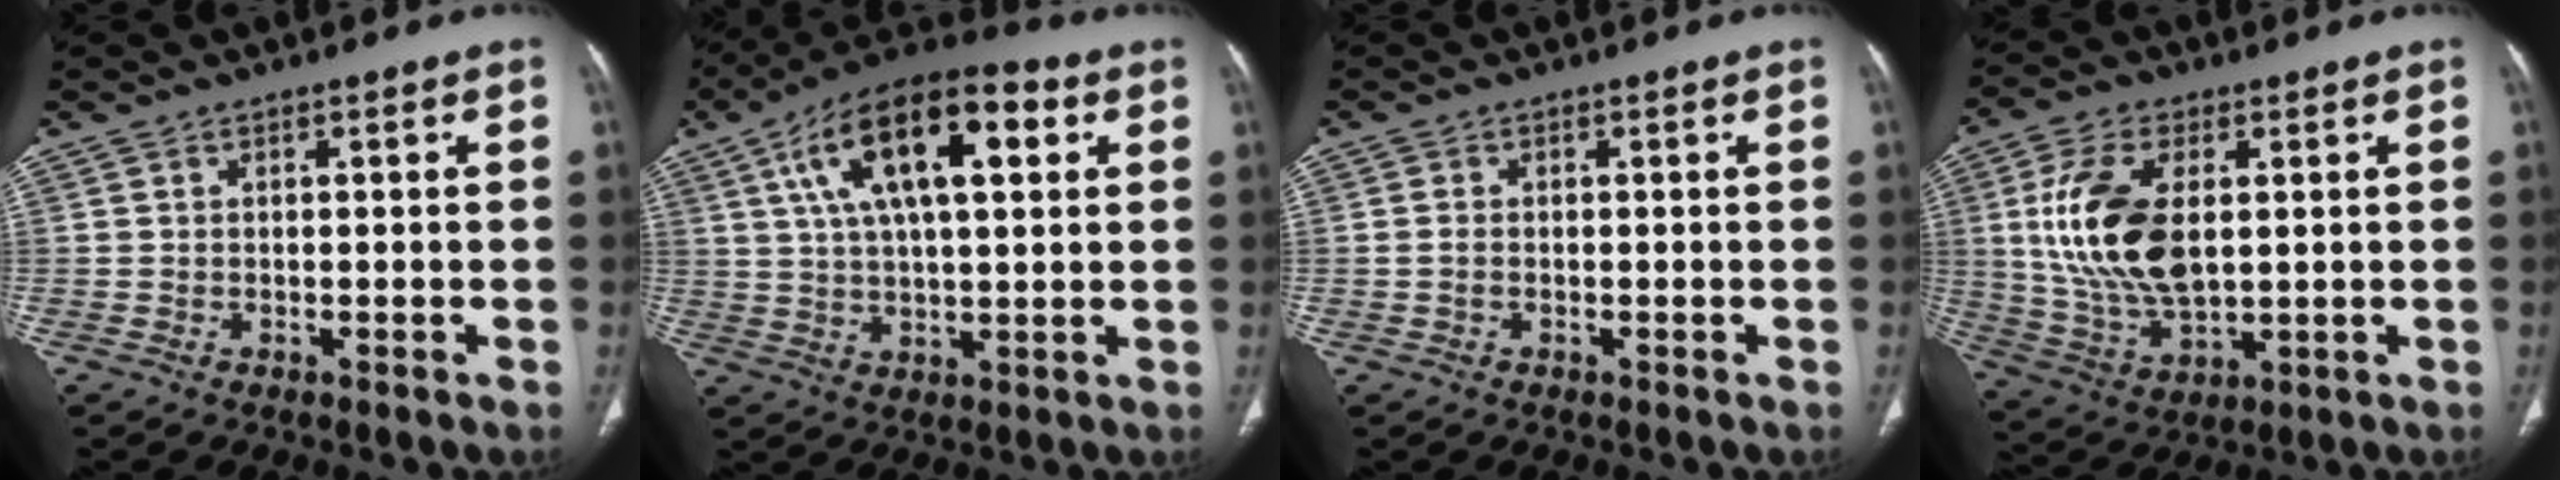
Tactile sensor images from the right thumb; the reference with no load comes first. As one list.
[{"total": 18.7, "force": [6.4, 7.8, 15.7], "torque": [-0.253, 0.010, 0.100]}, {"total": 1.3, "force": [-0.2, 0.8, 1.0], "torque": [-0.025, 0.000, -0.003]}, {"total": 16.1, "force": [2.4, 8.6, 13.4], "torque": [-0.269, -0.010, 0.055]}]